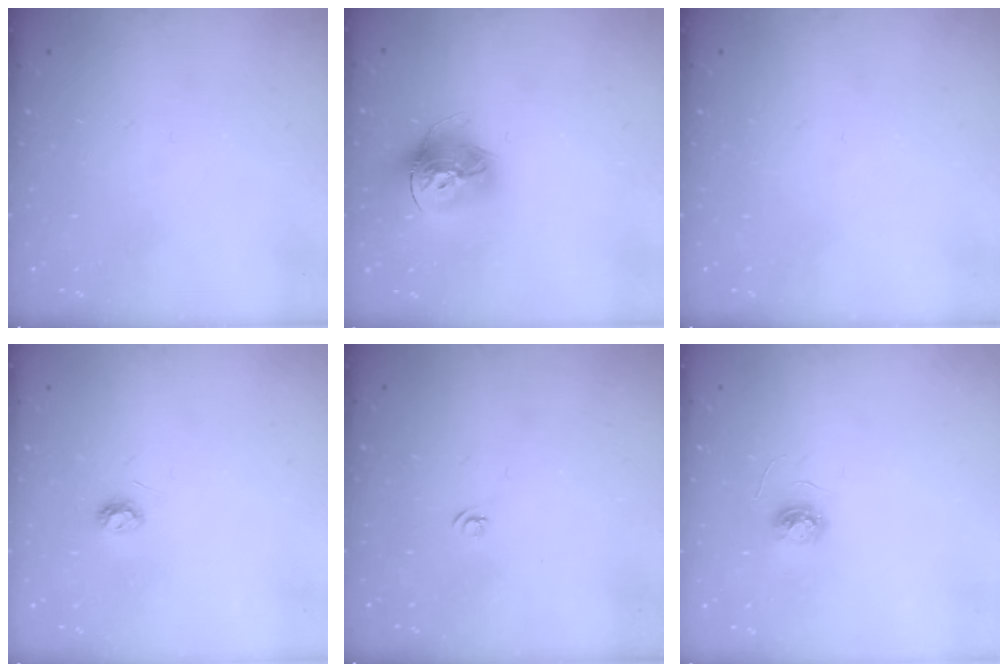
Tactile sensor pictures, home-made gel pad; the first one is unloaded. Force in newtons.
{"total": 15.9, "press": 15.9, "slide": 1.5}
{"total": 0.0}
{"total": 3.8, "press": 3.8, "slide": 0.5}
{"total": 3.5, "press": 3.4, "slide": 0.5}
{"total": 3.7, "press": 3.7, "slide": 0.3}